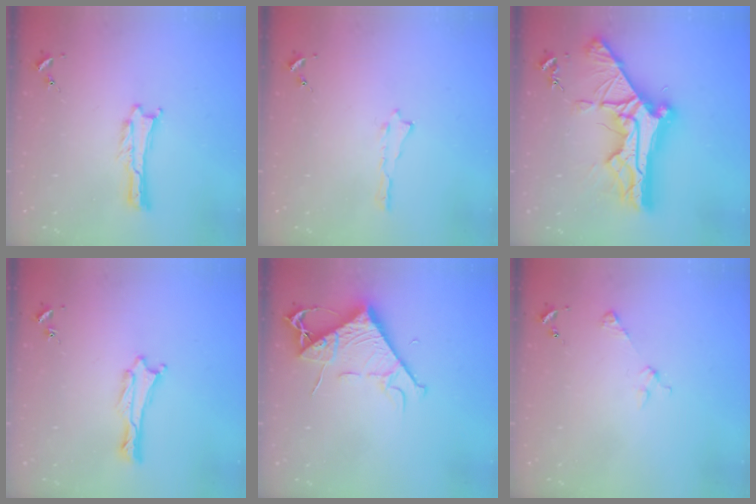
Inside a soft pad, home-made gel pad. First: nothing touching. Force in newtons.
{"total": 0.0}
{"total": 14.5, "press": 14.5, "slide": 1.5}
{"total": 0.6, "press": 0.5, "slide": 0.1}
{"total": 7.8, "press": 7.8, "slide": 0.8}
{"total": 2.9, "press": 2.9, "slide": 0.3}